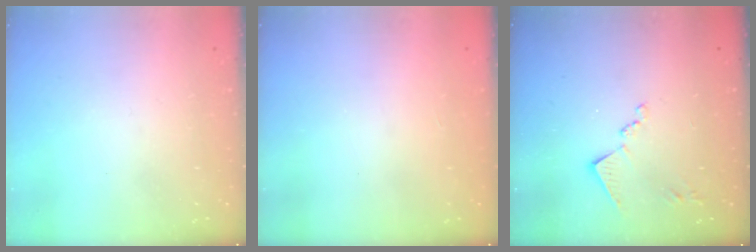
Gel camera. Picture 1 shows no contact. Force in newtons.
{"total": 1.2, "press": 1.1, "slide": 0.5}
{"total": 9.1, "press": 9.1, "slide": 0.5}